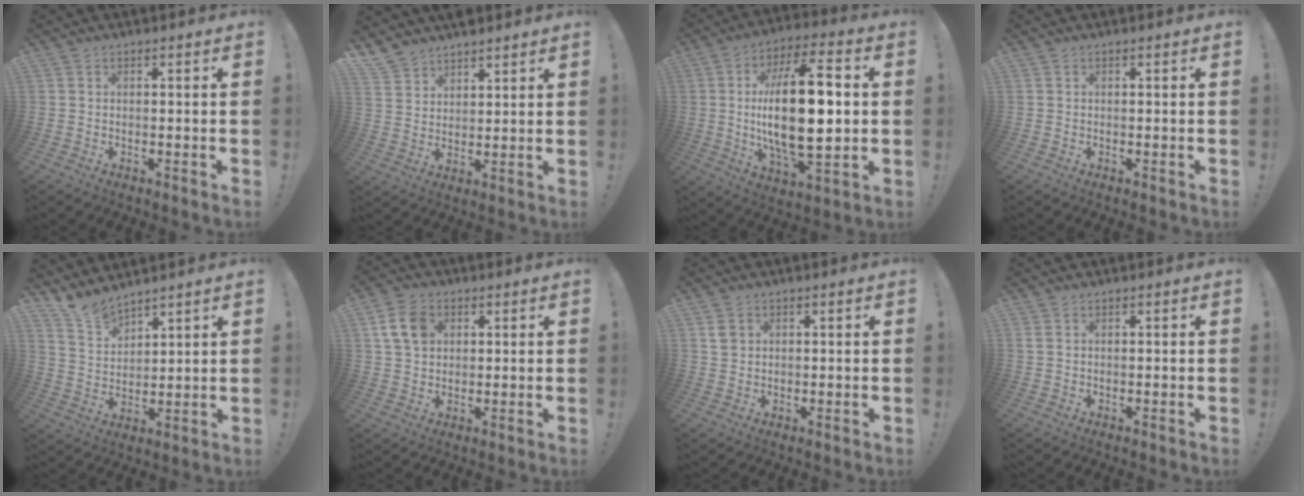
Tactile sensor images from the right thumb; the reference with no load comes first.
{"total": 6.9, "force": [5.9, 3.5, 0.8], "torque": [-0.022, -0.045, 0.116]}
{"total": 23.3, "force": [0.8, 9.5, 21.3], "torque": [-0.383, -0.004, 0.005]}
{"total": 0.0}
{"total": 8.3, "force": [7.6, 2.6, 1.8], "torque": [-0.056, -0.052, 0.150]}
{"total": 8.9, "force": [2.9, 6.6, 5.1], "torque": [-0.097, 0.009, 0.060]}
{"total": 2.7, "force": [1.1, 2.3, 1.0], "torque": [-0.013, 0.001, 0.020]}
{"total": 1.0, "force": [0.5, 0.4, 0.7], "torque": [-0.024, 0.004, 0.012]}